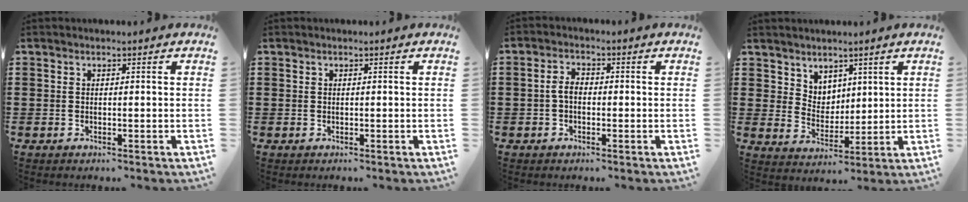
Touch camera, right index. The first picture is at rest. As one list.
[{"total": 0.0}, {"total": 2.8, "force": [-0.5, 1.6, 2.2], "torque": [-0.057, -0.002, -0.015]}, {"total": 4.8, "force": [3.6, 3.2, 0.1], "torque": [-0.022, -0.002, 0.067]}]